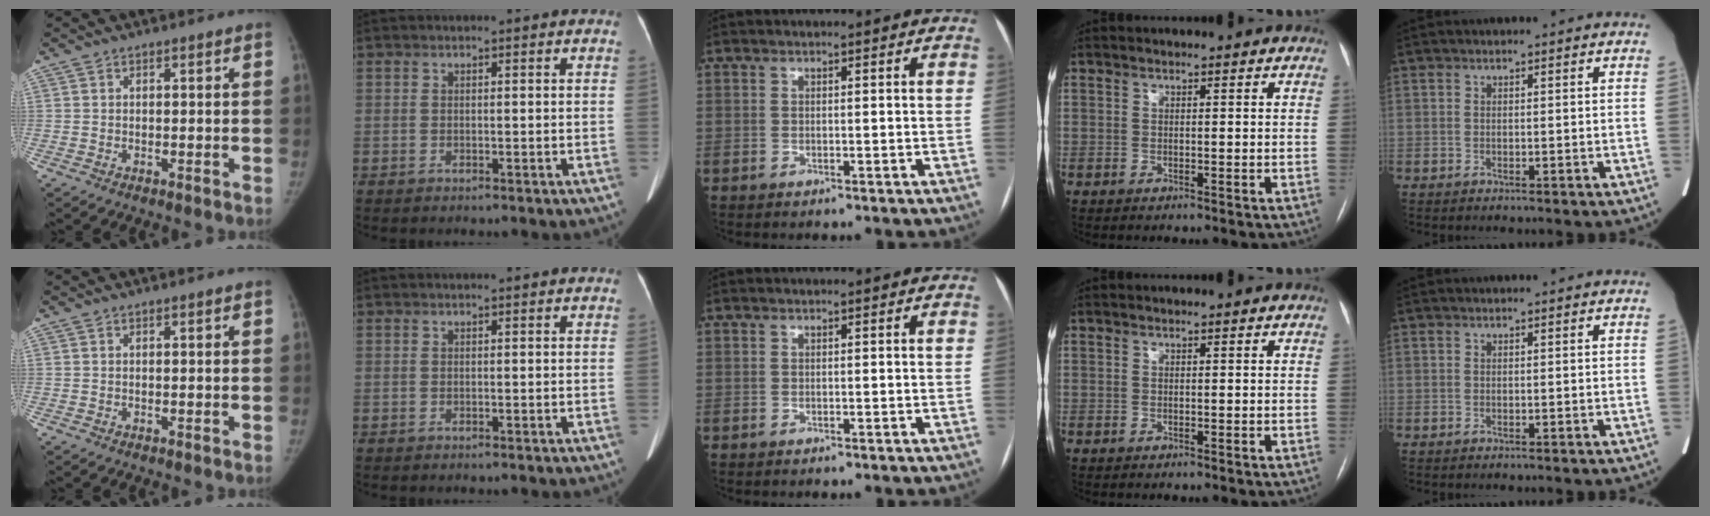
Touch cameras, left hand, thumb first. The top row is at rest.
{}